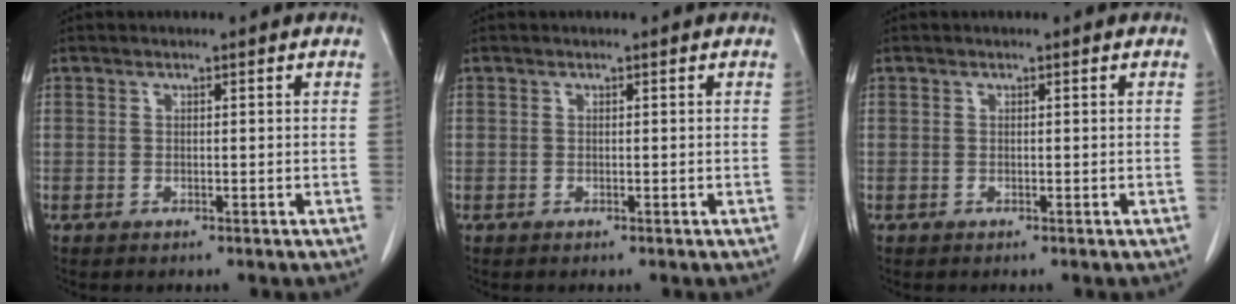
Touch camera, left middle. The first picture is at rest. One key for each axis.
{"total": 0.0}
{"total": 0.0}